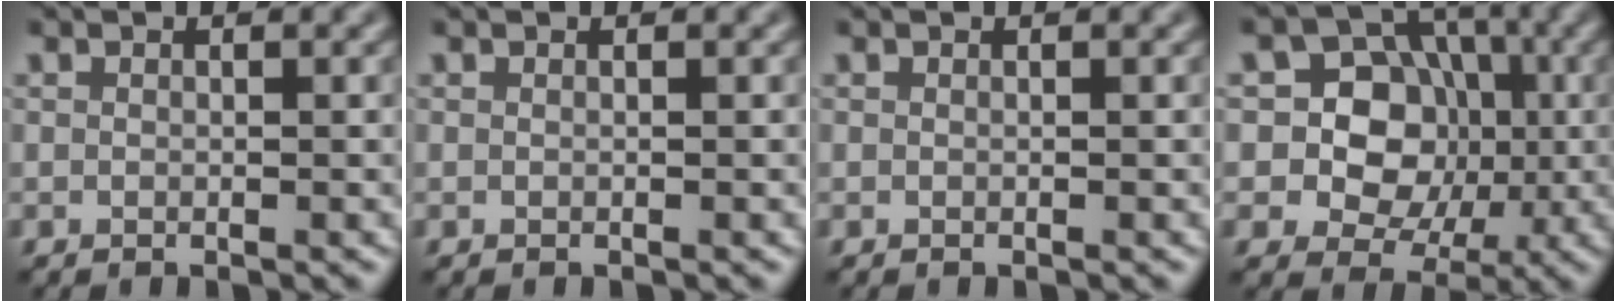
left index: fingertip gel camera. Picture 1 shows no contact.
{"total": 0.0}
{"total": 0.0}
{"total": 8.4, "force": [0.1, 7.3, 4.3], "torque": [-0.061, 0.015, -0.024]}